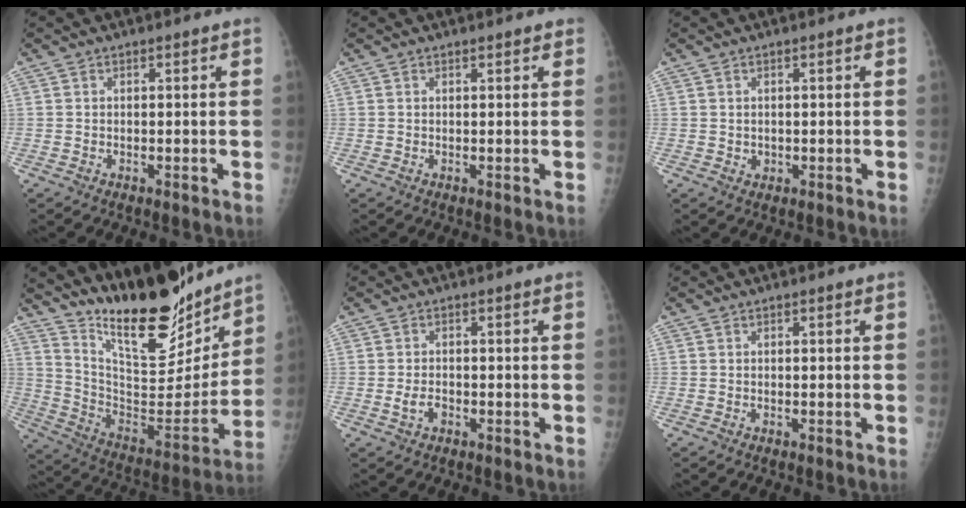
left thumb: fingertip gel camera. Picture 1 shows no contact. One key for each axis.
{"total": 0.8, "fx": 0.7, "fy": 0.3, "fz": 0.3, "tx": -0.004, "ty": -0.003, "tz": 0.007}
{"total": 0.9, "fx": 0.2, "fy": 0.8, "fz": 0.3, "tx": 0.000, "ty": -0.001, "tz": 0.005}
{"total": 22.3, "fx": 18.1, "fy": 6.6, "fz": 11.2, "tx": -0.134, "ty": -0.117, "tz": 0.309}
{"total": 2.4, "fx": -0.7, "fy": 1.6, "fz": 1.6, "tx": -0.031, "ty": 0.005, "tz": -0.012}
{"total": 0.0}